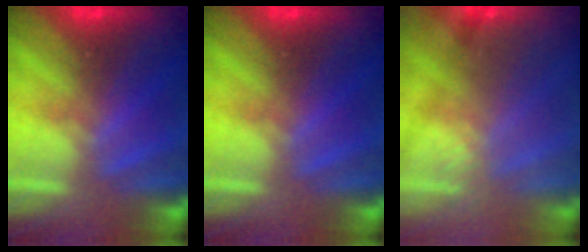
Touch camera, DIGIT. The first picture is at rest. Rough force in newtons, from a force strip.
{"total": 0.0}
{"total": 2.9}